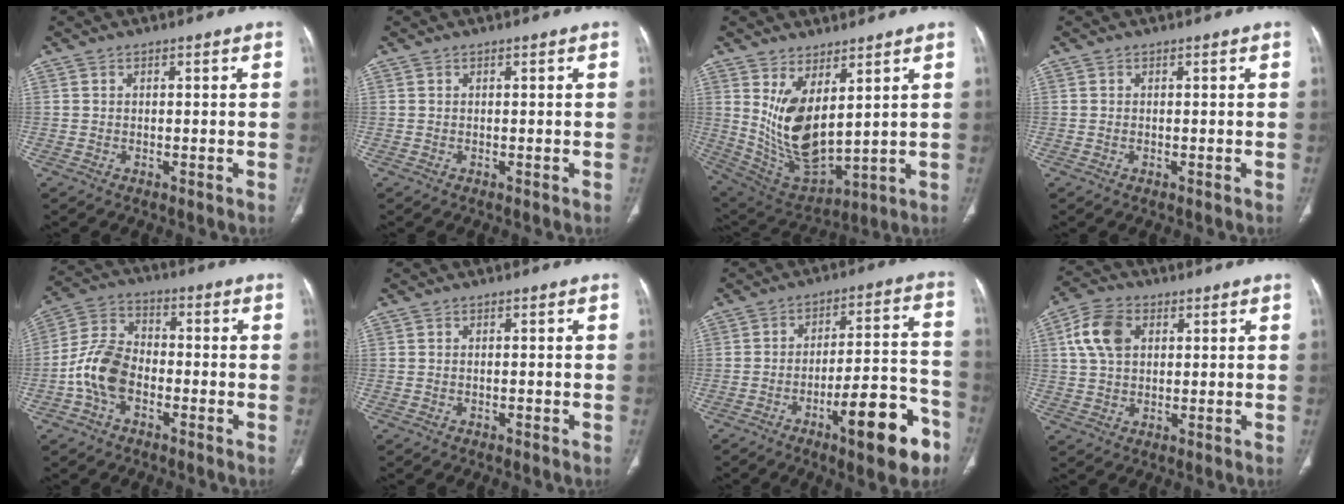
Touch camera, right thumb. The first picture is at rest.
{"total": 0.0}
{"total": 13.2, "force": [4.3, 6.2, 10.9], "torque": [-0.194, -0.034, 0.110]}
{"total": 0.0}
{"total": 9.7, "force": [-3.1, 6.3, 6.8], "torque": [-0.132, 0.033, -0.068]}
{"total": 0.0}
{"total": 15.7, "force": [-8.4, 4.2, 12.6], "torque": [-0.161, 0.060, -0.118]}
{"total": 8.3, "force": [2.5, 5.7, 5.5], "torque": [-0.103, 0.007, 0.046]}